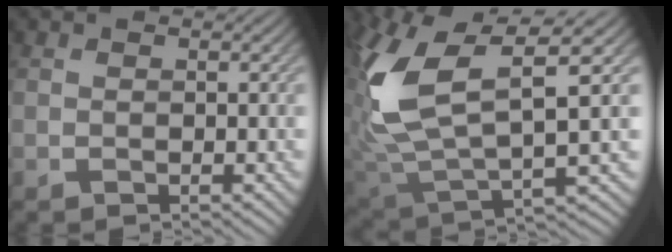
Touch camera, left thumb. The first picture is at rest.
{"total": 12.9, "force": [4.0, 5.3, 11.0], "torque": [-0.258, -0.006, 0.086]}